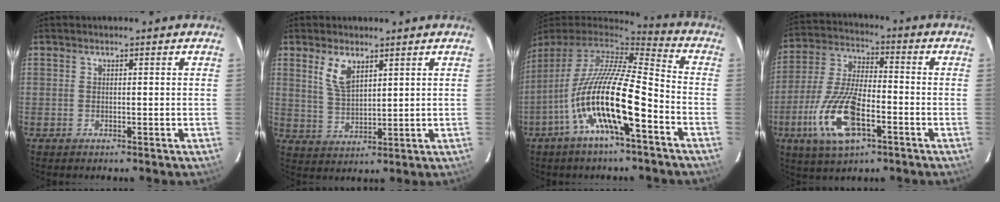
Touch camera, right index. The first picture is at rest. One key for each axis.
{"total": 6.2, "fx": 3.4, "fy": 2.8, "fz": 4.3, "tx": -0.083, "ty": 0.000, "tz": 0.073}
{"total": 18.2, "fx": -7.5, "fy": 3.4, "fz": 16.2, "tx": -0.296, "ty": -0.027, "tz": -0.145}
{"total": 15.8, "fx": -6.3, "fy": 6.2, "fz": 13.1, "tx": -0.284, "ty": -0.011, "tz": -0.119}